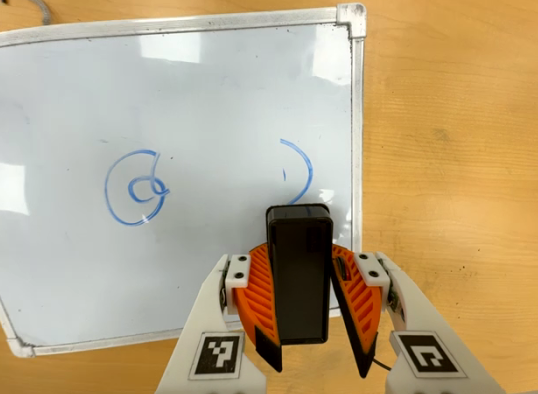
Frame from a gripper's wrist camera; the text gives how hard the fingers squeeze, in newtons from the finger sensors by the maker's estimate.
{"total": 7.7, "left": 8.3, "right": 7.1}